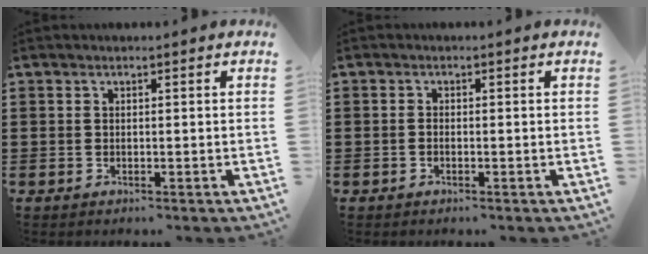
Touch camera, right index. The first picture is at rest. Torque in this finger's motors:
{"motor_torque": [0.25, 0.98, -0.01, -0.01]}